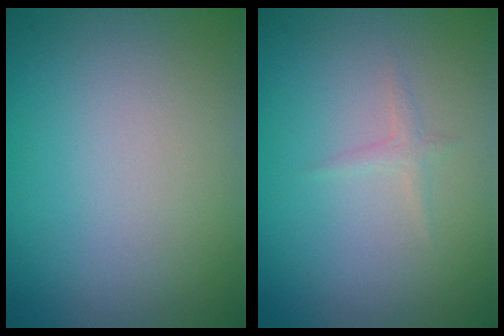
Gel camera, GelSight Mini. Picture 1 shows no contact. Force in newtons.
{"total": 0.8, "press": 0.8, "slide": 0.0}